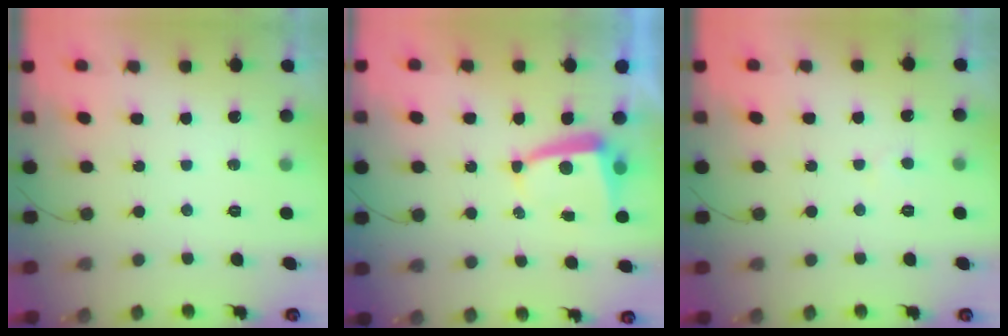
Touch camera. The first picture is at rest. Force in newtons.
{"total": 5.3, "press": 5.2, "slide": 0.7}
{"total": 2.0, "press": 2.0, "slide": 0.2}